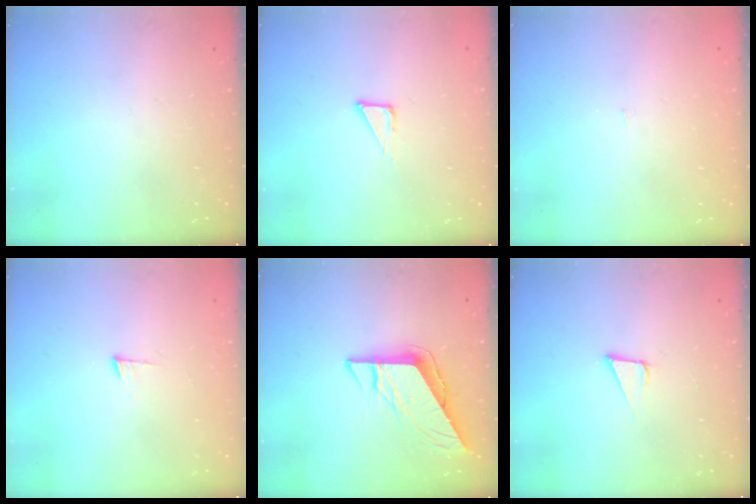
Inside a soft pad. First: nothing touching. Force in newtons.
{"total": 3.5, "press": 3.5, "slide": 0.2}
{"total": 0.9, "press": 0.9, "slide": 0.0}
{"total": 3.5, "press": 3.5, "slide": 0.5}
{"total": 8.8, "press": 8.7, "slide": 0.8}
{"total": 3.7, "press": 3.1, "slide": 2.1}